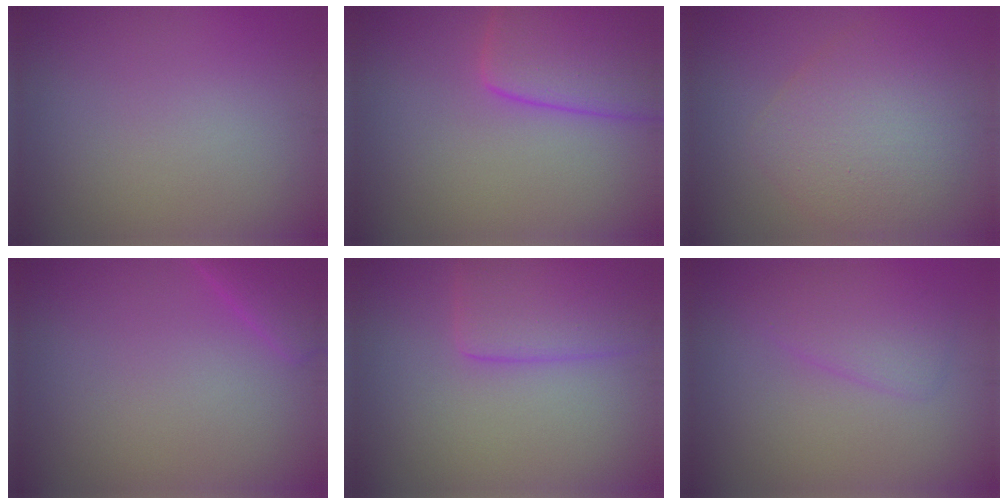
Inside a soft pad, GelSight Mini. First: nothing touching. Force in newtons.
{"total": 7.1, "press": 7.1, "slide": 0.4}
{"total": 5.5, "press": 5.4, "slide": 0.4}
{"total": 2.3, "press": 2.3, "slide": 0.2}
{"total": 4.6, "press": 4.6, "slide": 0.2}
{"total": 2.6, "press": 2.6, "slide": 0.1}